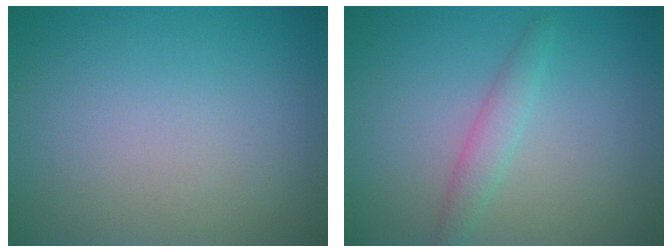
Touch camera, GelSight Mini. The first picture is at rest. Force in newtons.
{"total": 1.9, "press": 1.9, "slide": 0.1}